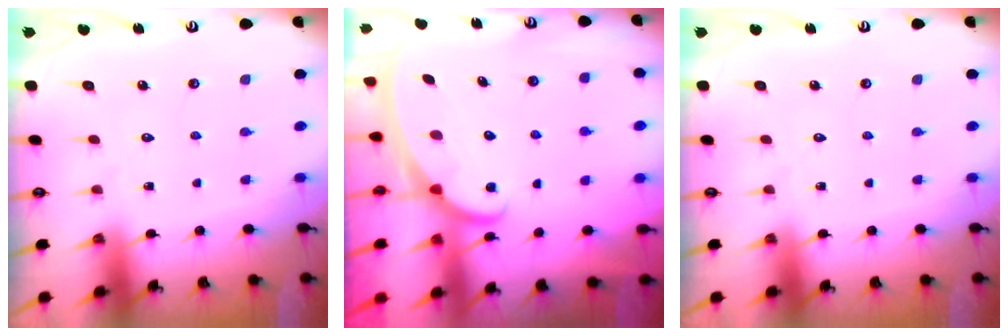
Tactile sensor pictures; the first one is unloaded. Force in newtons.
{"total": 2.6, "press": 2.6, "slide": 0.3}
{"total": 0.0}